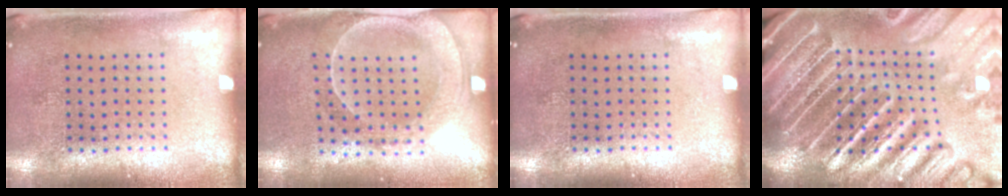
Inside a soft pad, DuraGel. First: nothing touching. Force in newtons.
{"total": 2.1, "press": 2.0, "slide": 0.7}
{"total": 0.0}
{"total": 5.3, "press": 4.7, "slide": 2.4}